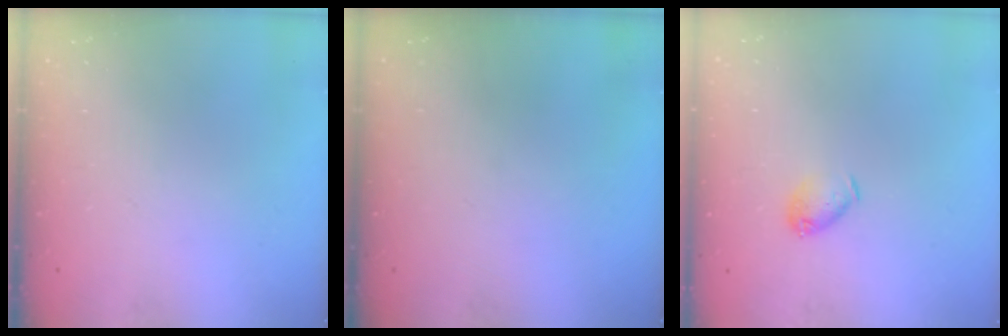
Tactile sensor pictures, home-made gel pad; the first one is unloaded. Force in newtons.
{"total": 0.0}
{"total": 6.3, "press": 6.3, "slide": 0.5}